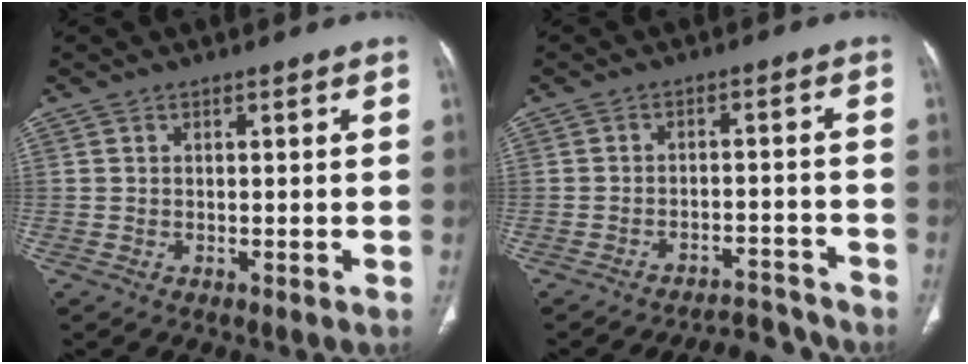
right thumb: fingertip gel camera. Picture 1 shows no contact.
{"total": 6.4, "force": [-6.3, 1.1, 0.0], "torque": [0.004, 0.060, -0.091]}